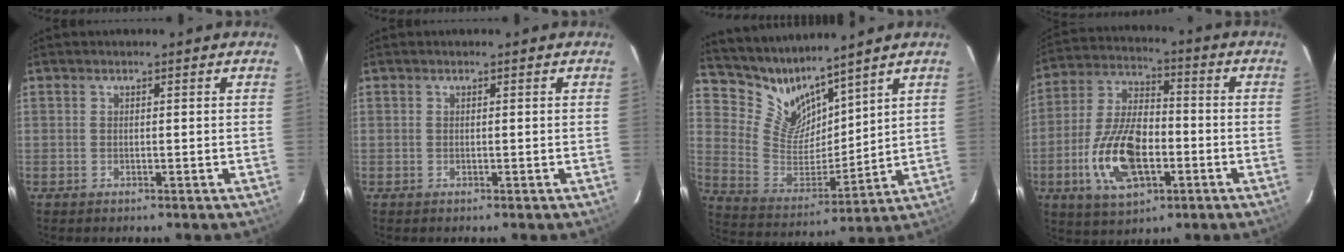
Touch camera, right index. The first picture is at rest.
{"total": 0.0}
{"total": 10.0, "force": [9.2, 3.0, 2.6], "torque": [-0.064, -0.022, 0.192]}
{"total": 15.8, "force": [-4.9, 7.8, 12.8], "torque": [-0.268, 0.002, -0.085]}